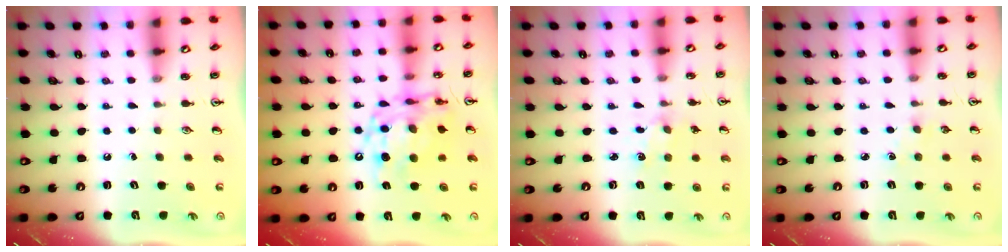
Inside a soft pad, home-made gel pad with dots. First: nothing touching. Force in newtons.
{"total": 14.2, "press": 14.1, "slide": 1.3}
{"total": 1.8, "press": 1.8, "slide": 0.3}
{"total": 1.9, "press": 1.8, "slide": 0.3}